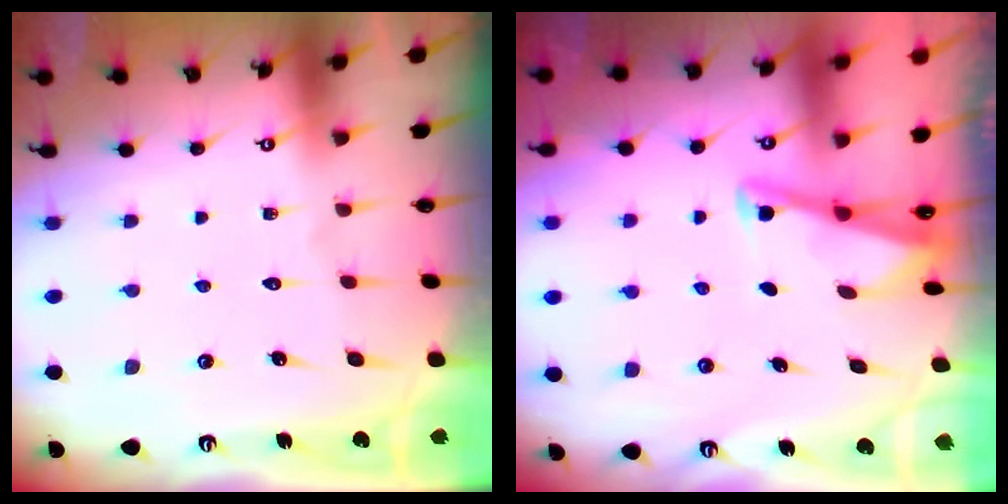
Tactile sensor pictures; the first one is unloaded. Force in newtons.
{"total": 2.9, "press": 2.9, "slide": 0.4}